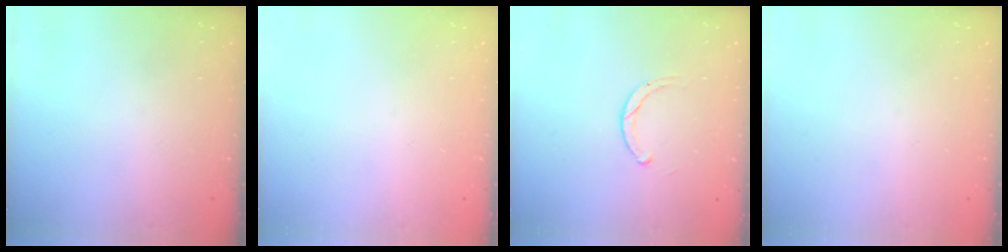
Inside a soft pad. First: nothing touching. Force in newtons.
{"total": 0.0}
{"total": 1.9, "press": 1.9, "slide": 0.2}
{"total": 0.0}